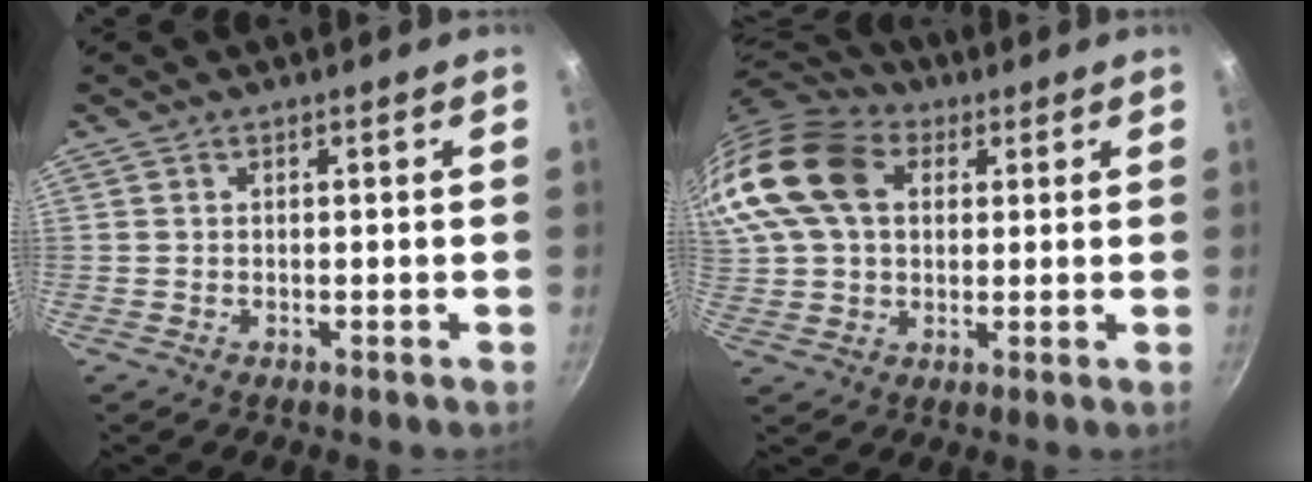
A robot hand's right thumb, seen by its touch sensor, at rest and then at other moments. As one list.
[{"total": 19.2, "force": [5.5, 13.7, 12.2], "torque": [-0.256, 0.022, 0.088]}]